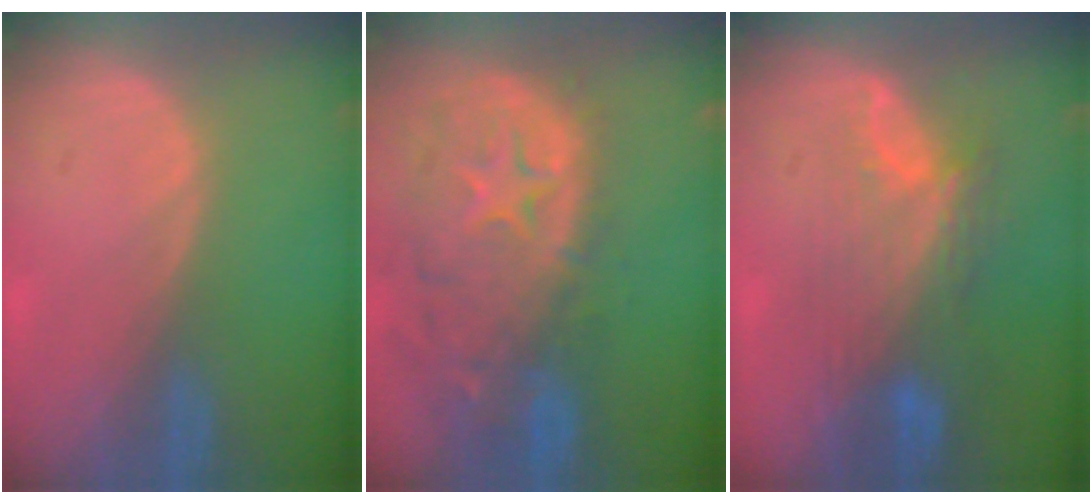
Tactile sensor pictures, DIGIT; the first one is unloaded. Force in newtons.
{"total": 13.9, "press": 11.2, "slide": 8.3}
{"total": 8.7, "press": 7.8, "slide": 3.8}